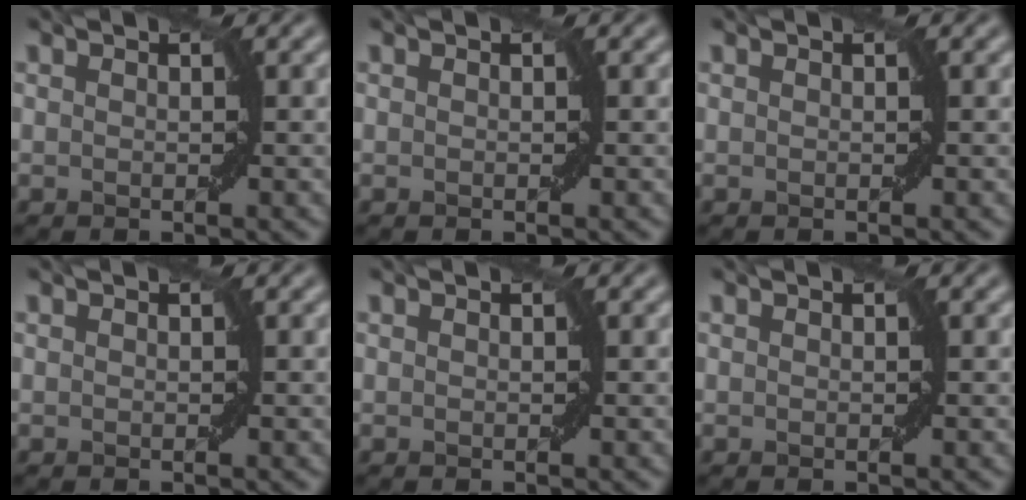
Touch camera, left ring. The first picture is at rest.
{"total": 0.0}
{"total": 0.0}
{"total": 0.0}
{"total": 0.0}
{"total": 0.0}